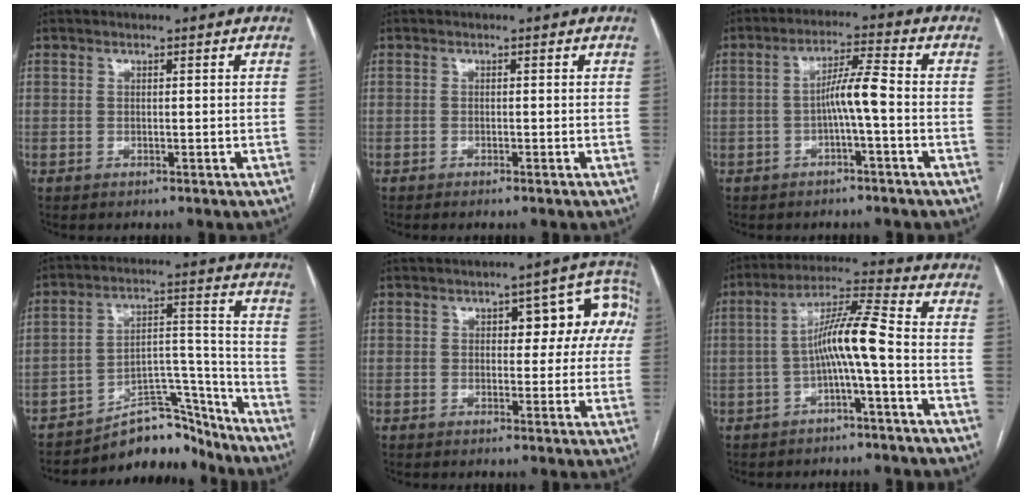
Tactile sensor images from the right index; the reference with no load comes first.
{"total": 0.8, "force": [-0.6, -0.2, 0.5], "torque": [-0.008, 0.002, -0.011]}
{"total": 5.3, "force": [-1.2, 0.0, 5.2], "torque": [-0.091, 0.016, -0.020]}
{"total": 11.3, "force": [-10.6, 3.5, 1.7], "torque": [-0.007, 0.068, -0.171]}
{"total": 9.4, "force": [2.1, 4.6, 7.9], "torque": [-0.075, 0.040, 0.024]}
{"total": 8.3, "force": [-1.8, -0.2, 8.1], "torque": [-0.146, 0.025, -0.035]}